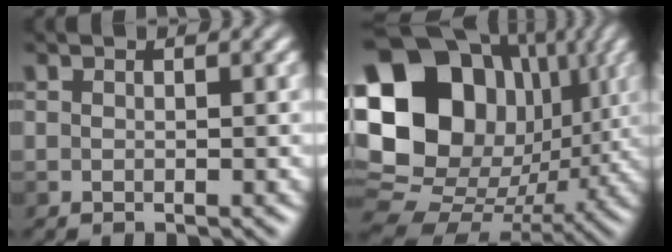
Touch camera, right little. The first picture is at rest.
{"total": 23.5, "force": [4.8, 19.7, 11.8], "torque": [-0.239, 0.021, 0.071]}